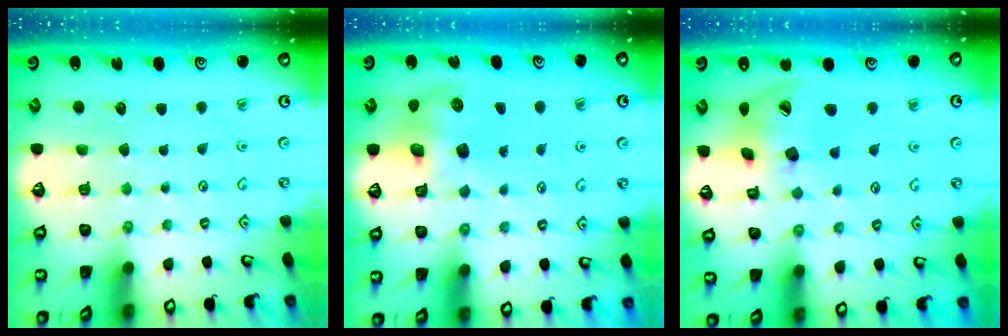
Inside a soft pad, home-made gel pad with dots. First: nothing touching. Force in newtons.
{"total": 9.6, "press": 9.5, "slide": 1.5}
{"total": 15.6, "press": 15.5, "slide": 2.3}